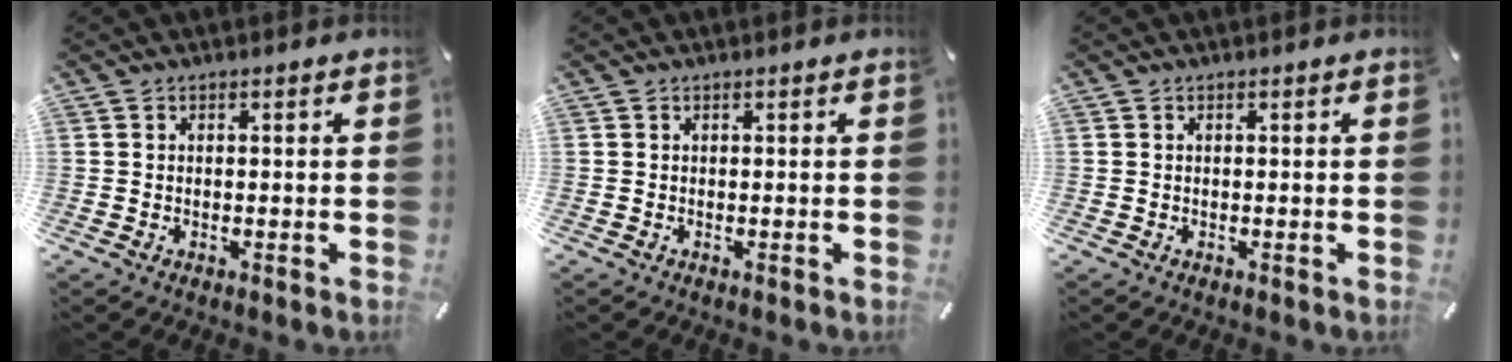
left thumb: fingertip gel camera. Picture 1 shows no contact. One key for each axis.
{"total": 0.0}
{"total": 0.0}